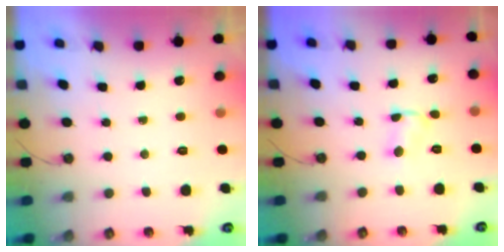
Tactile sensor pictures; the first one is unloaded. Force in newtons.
{"total": 2.9, "press": 2.7, "slide": 1.0}